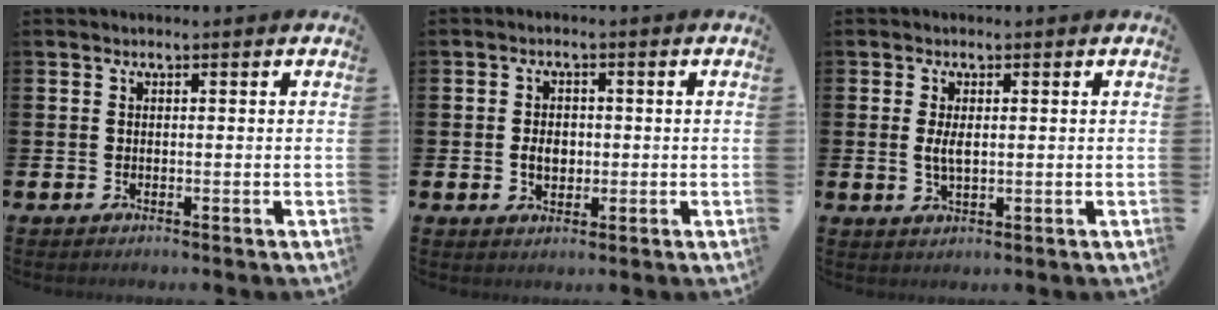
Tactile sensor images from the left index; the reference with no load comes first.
{"total": 3.0, "force": [-0.2, 2.2, 2.0], "torque": [-0.022, -0.001, -0.011]}
{"total": 2.8, "force": [0.4, 1.1, 2.5], "torque": [-0.046, 0.002, 0.006]}